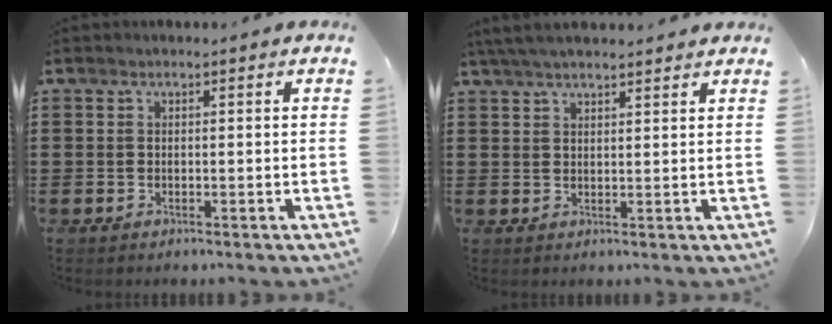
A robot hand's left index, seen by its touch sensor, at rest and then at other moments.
{"total": 3.8, "force": [3.4, 0.4, 1.7], "torque": [-0.041, 0.000, 0.064]}